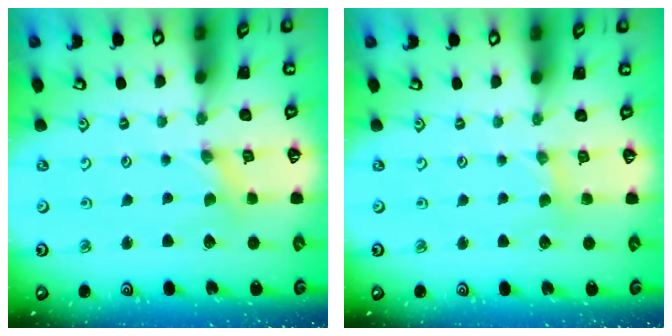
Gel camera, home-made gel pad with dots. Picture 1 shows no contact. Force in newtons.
{"total": 2.1, "press": 2.1, "slide": 0.3}